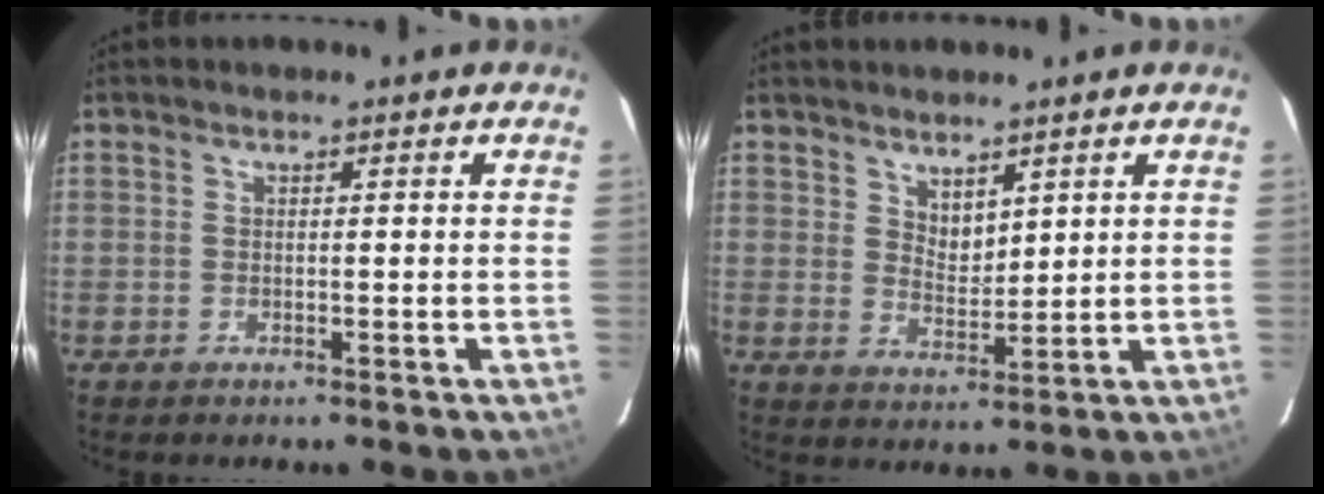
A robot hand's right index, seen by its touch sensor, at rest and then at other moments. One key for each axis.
{"total": 4.0, "fx": 3.1, "fy": 1.9, "fz": 1.7, "tx": -0.023, "ty": -0.002, "tz": 0.058}